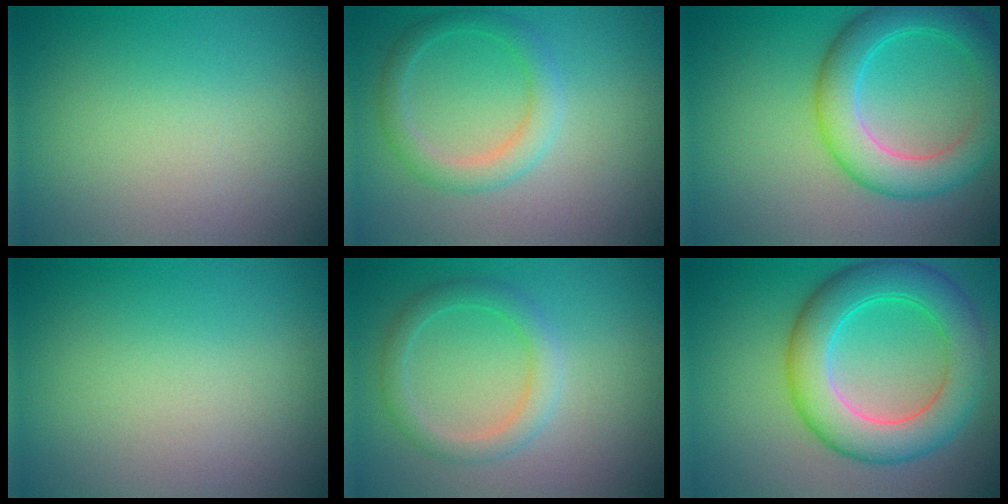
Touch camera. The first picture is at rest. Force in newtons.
{"total": 2.7, "press": 2.7, "slide": 0.1}
{"total": 6.0, "press": 6.0, "slide": 0.3}
{"total": 0.0}
{"total": 2.7, "press": 2.7, "slide": 0.1}
{"total": 7.6, "press": 7.6, "slide": 0.2}